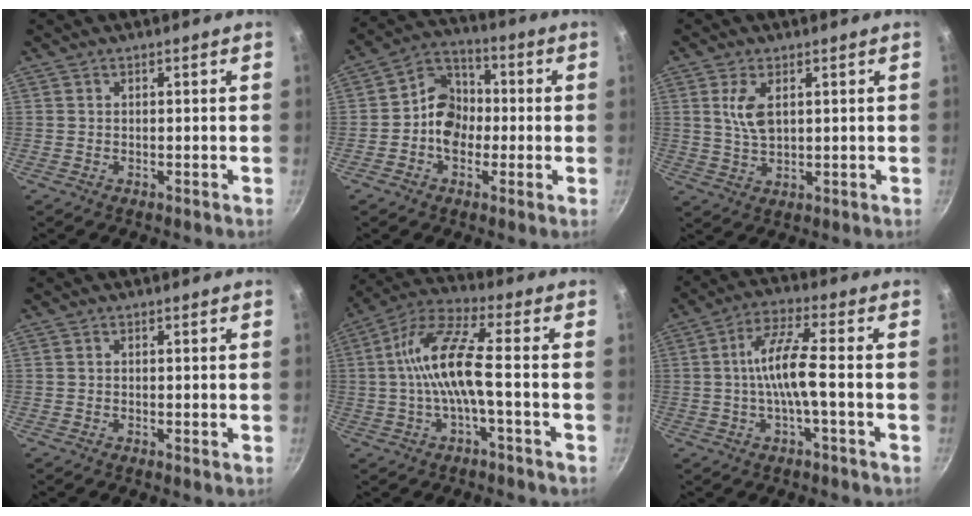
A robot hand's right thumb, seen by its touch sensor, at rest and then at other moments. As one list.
[{"total": 9.8, "force": [-0.8, 8.0, 5.5], "torque": [-0.049, 0.027, -0.034]}, {"total": 5.7, "force": [1.7, 3.0, 4.5], "torque": [-0.088, -0.012, 0.039]}, {"total": 0.0}, {"total": 11.6, "force": [-1.2, 2.6, 11.3], "torque": [-0.234, 0.033, -0.033]}, {"total": 8.5, "force": [-1.1, 1.3, 8.3], "torque": [-0.170, 0.025, -0.026]}]